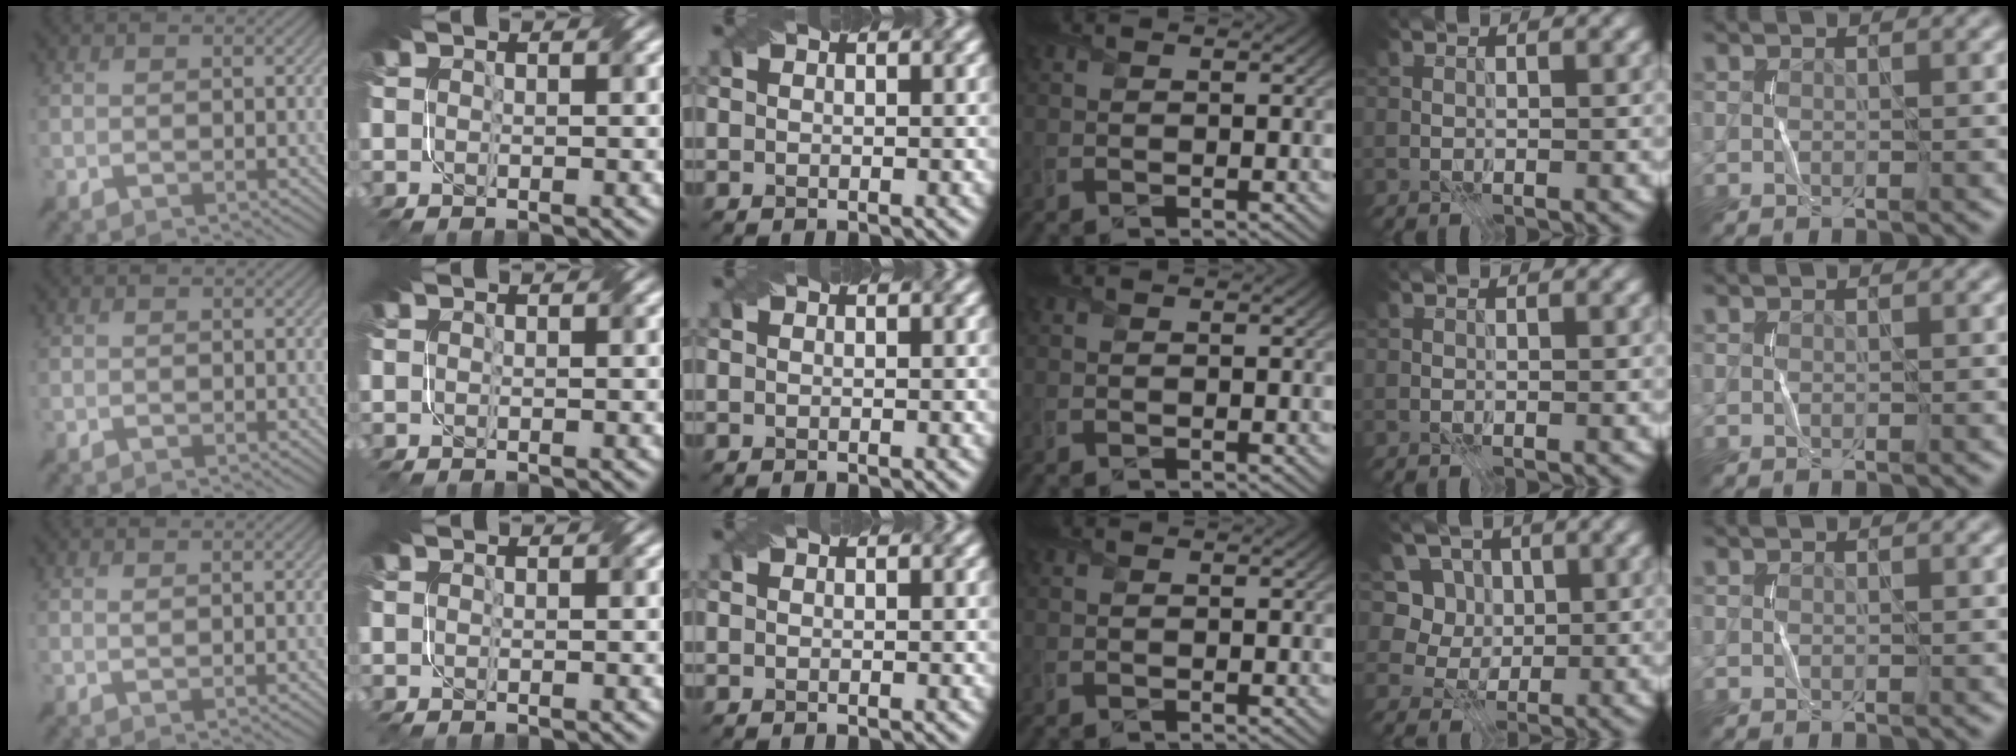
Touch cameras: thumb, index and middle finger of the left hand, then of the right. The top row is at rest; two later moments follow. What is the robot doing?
{"motion": "fold", "object": "file"}